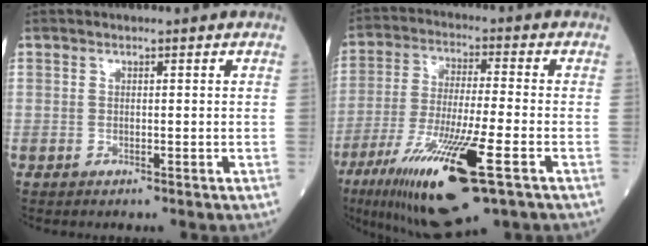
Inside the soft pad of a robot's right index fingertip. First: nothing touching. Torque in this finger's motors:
{"motor_torque": [2.03, -0.11, 1.06, 0.21]}